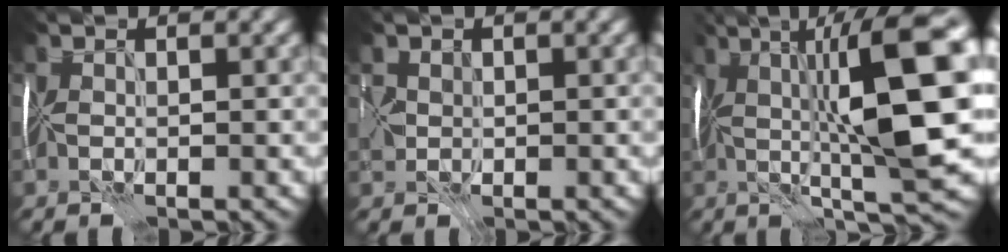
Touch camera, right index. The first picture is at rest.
{"total": 1.2, "force": [-0.1, 1.2, 0.2], "torque": [-0.015, 0.004, 0.006]}
{"total": 12.6, "force": [0.8, 2.6, 12.3], "torque": [-0.190, 0.007, 0.021]}